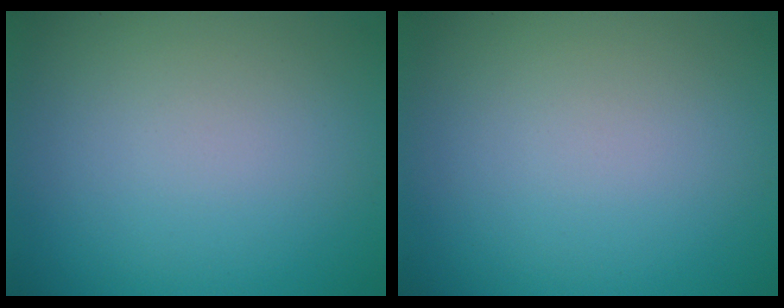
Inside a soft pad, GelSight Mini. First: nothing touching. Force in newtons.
{"total": 0.0}